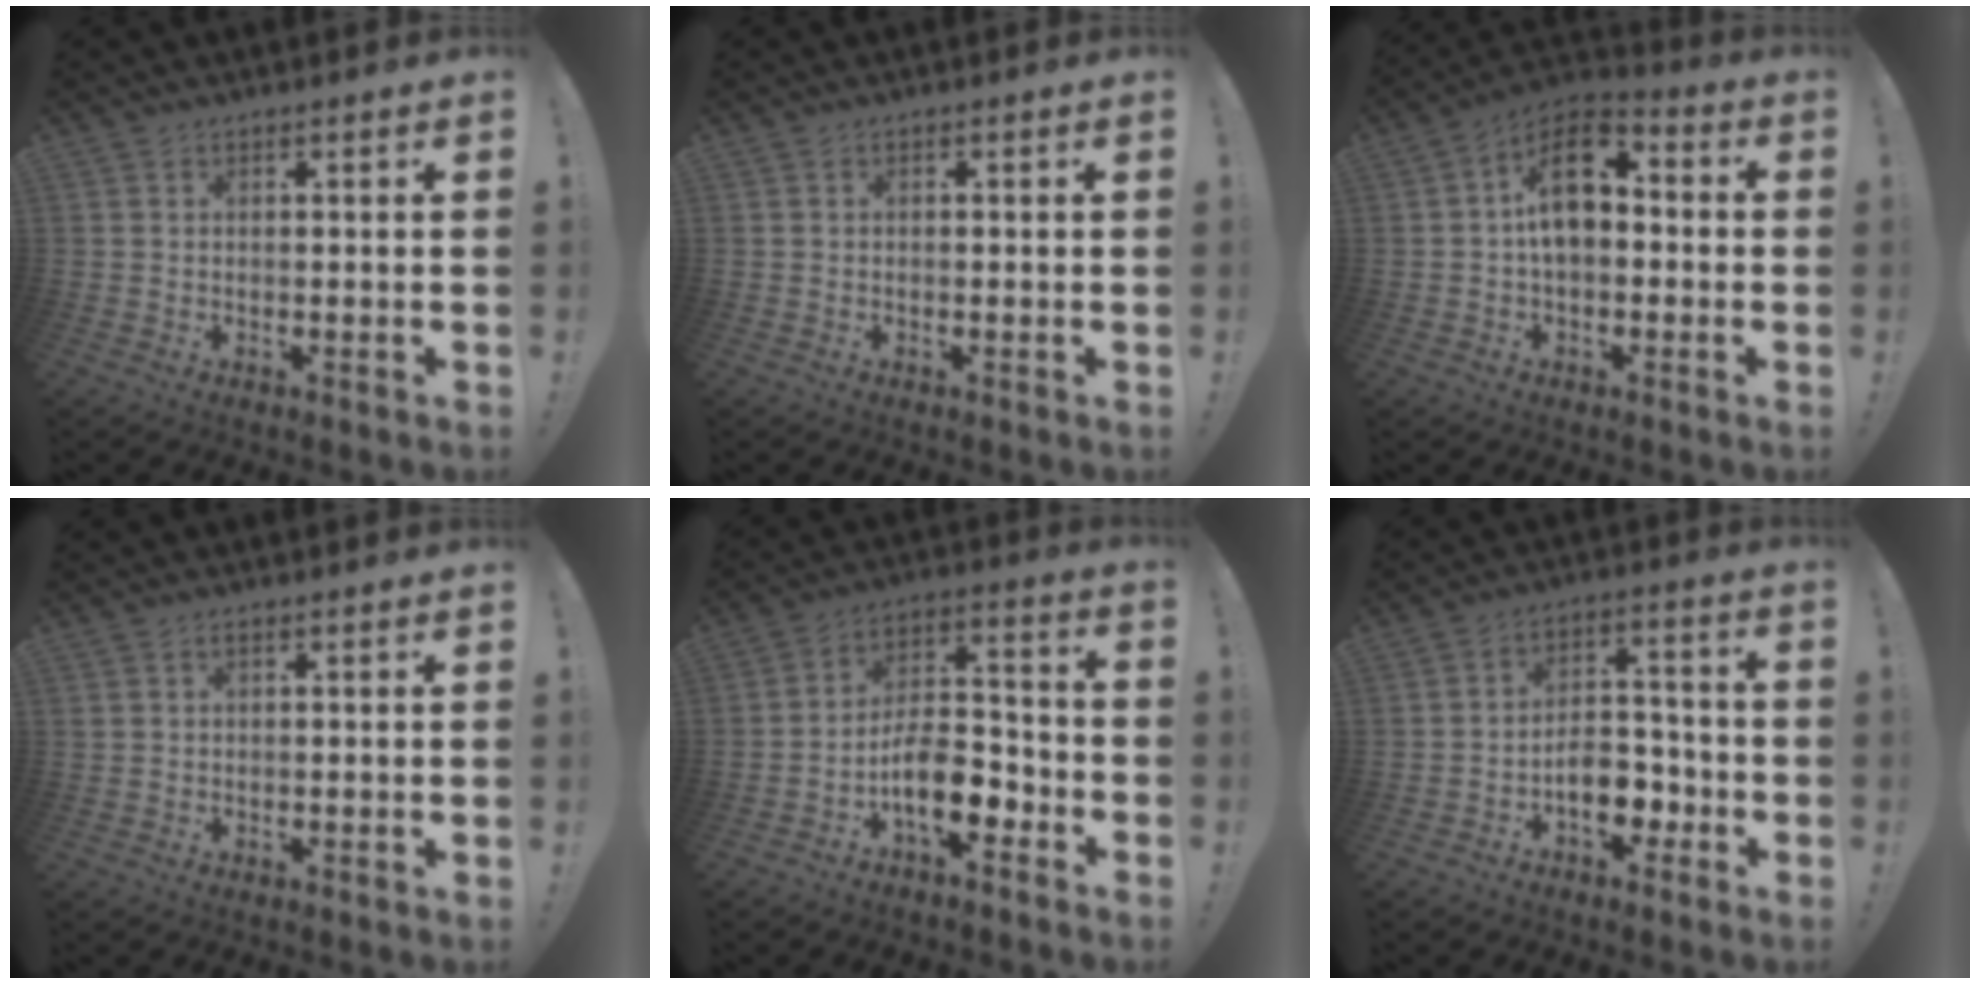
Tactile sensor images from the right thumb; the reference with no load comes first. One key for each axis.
{"total": 0.0}
{"total": 12.7, "fx": 0.7, "fy": 8.1, "fz": 9.7, "tx": -0.147, "ty": 0.017, "tz": 0.016}
{"total": 0.7, "fx": 0.2, "fy": 0.3, "fz": 0.6, "tx": -0.012, "ty": 0.002, "tz": 0.004}
{"total": 11.7, "fx": -6.3, "fy": 6.0, "fz": 7.8, "tx": -0.133, "ty": 0.034, "tz": -0.107}
{"total": 9.2, "fx": -3.8, "fy": 6.3, "fz": 5.6, "tx": -0.088, "ty": 0.019, "tz": -0.063}